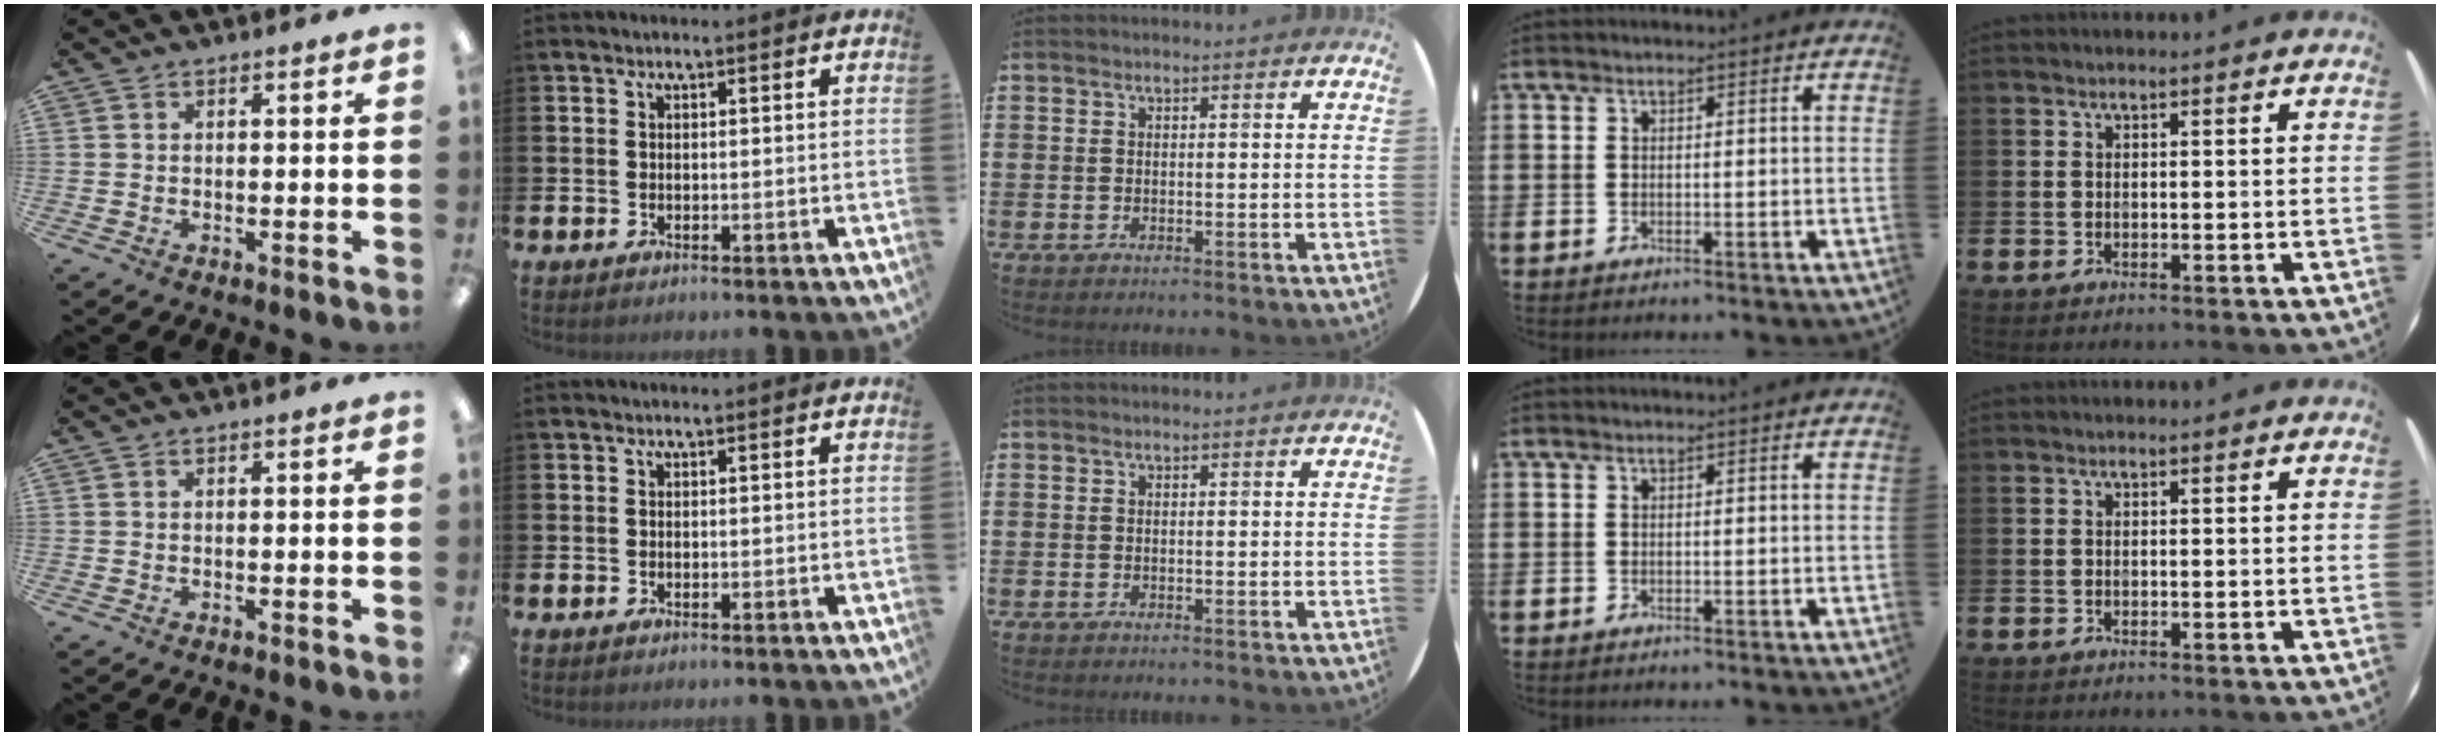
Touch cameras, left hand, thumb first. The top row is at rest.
{}